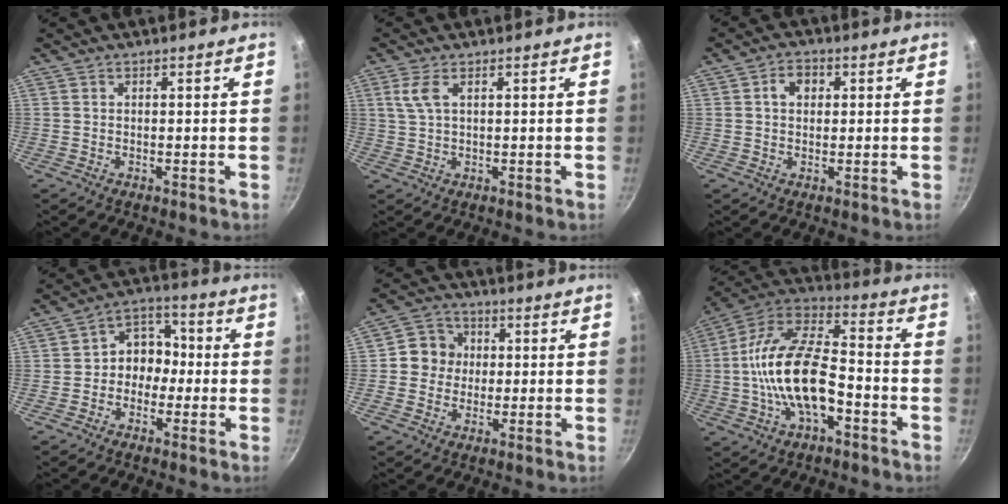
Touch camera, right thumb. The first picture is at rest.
{"total": 3.6, "force": [1.3, 1.5, 3.0], "torque": [-0.068, 0.002, 0.028]}
{"total": 3.9, "force": [0.9, 3.0, 2.4], "torque": [-0.021, 0.007, 0.010]}
{"total": 7.7, "force": [-1.1, 6.4, 4.1], "torque": [-0.009, 0.033, -0.035]}
{"total": 6.8, "force": [0.4, 6.4, 2.2], "torque": [0.000, 0.013, -0.011]}
{"total": 19.3, "force": [-4.6, 9.8, 16.0], "torque": [-0.277, 0.048, -0.099]}